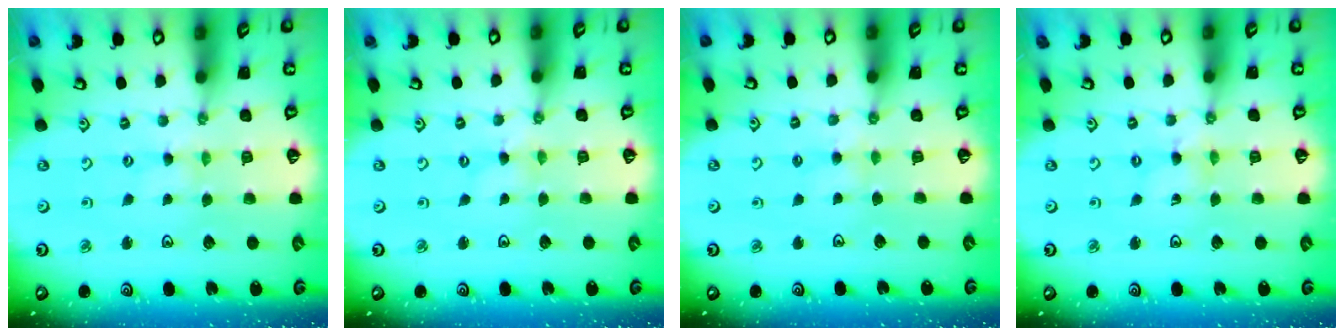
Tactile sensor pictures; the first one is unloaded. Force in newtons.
{"total": 0.0}
{"total": 2.7, "press": 2.6, "slide": 0.5}
{"total": 0.7, "press": 0.6, "slide": 0.2}